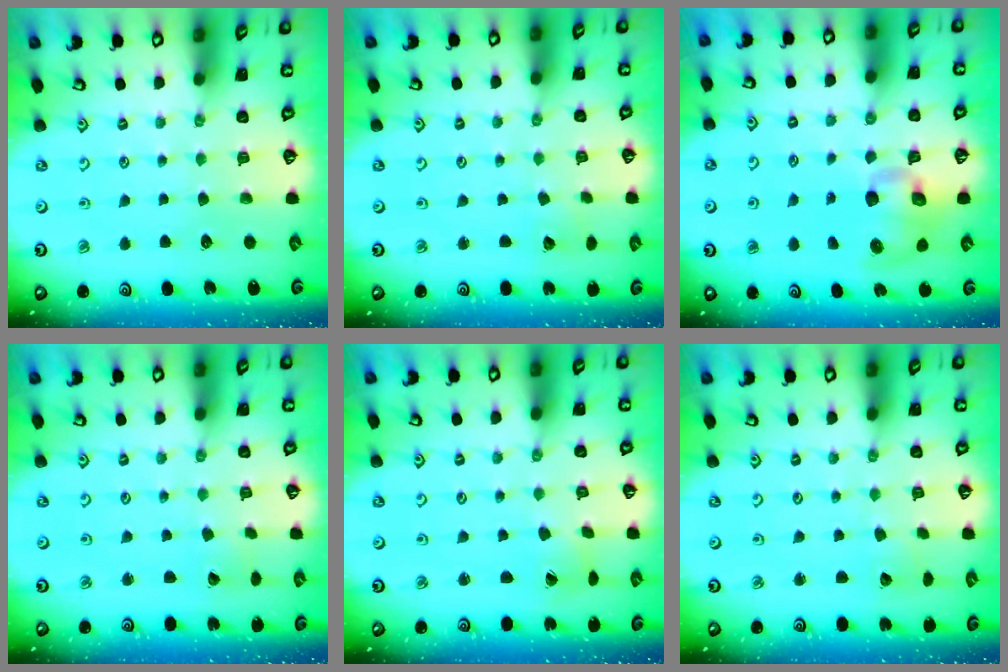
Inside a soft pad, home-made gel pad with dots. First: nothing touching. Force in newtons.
{"total": 3.1, "press": 3.1, "slide": 0.4}
{"total": 9.9, "press": 9.8, "slide": 1.9}
{"total": 1.4, "press": 1.4, "slide": 0.2}
{"total": 1.5, "press": 1.4, "slide": 0.2}
{"total": 1.3, "press": 1.3, "slide": 0.0}